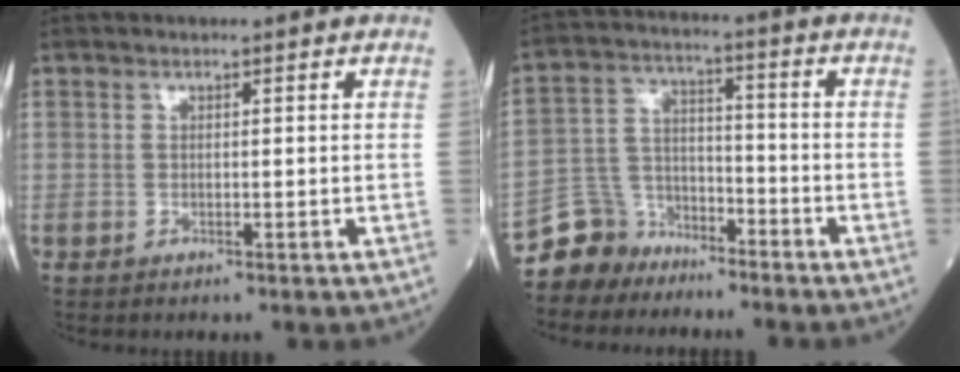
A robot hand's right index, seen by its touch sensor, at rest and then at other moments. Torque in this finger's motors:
{"motor_torque": [-0.12, -0.08, -0.54, -0.21]}